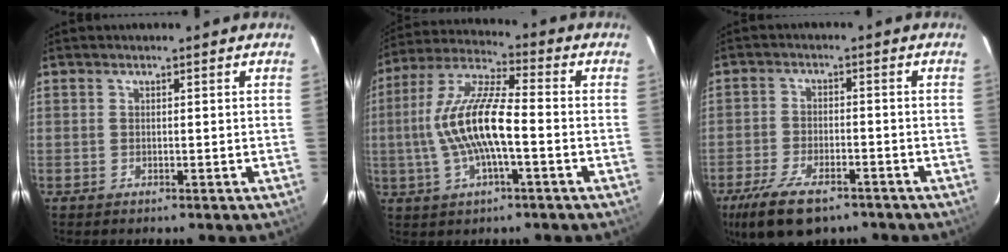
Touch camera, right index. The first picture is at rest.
{"total": 13.7, "force": [-2.0, 3.2, 13.2], "torque": [-0.267, 0.008, -0.041]}
{"total": 12.9, "force": [-8.8, 5.4, 7.7], "torque": [-0.175, -0.025, -0.151]}